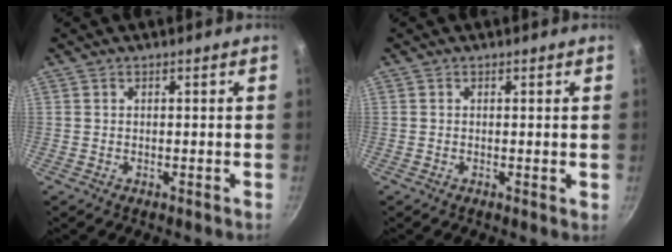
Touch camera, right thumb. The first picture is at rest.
{"total": 0.6, "force": [0.1, 0.2, 0.6], "torque": [-0.008, -0.001, -0.001]}